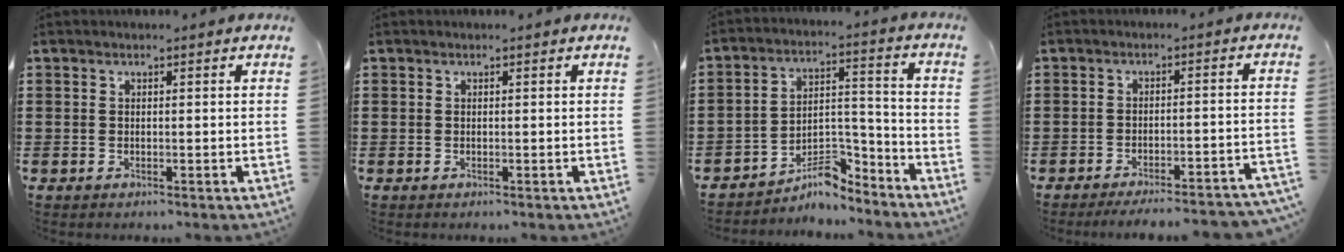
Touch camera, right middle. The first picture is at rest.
{"total": 0.0}
{"total": 7.2, "force": [-6.2, 2.3, 2.6], "torque": [-0.038, 0.013, -0.120]}
{"total": 3.8, "force": [-3.6, -0.2, 1.4], "torque": [-0.024, -0.004, -0.070]}